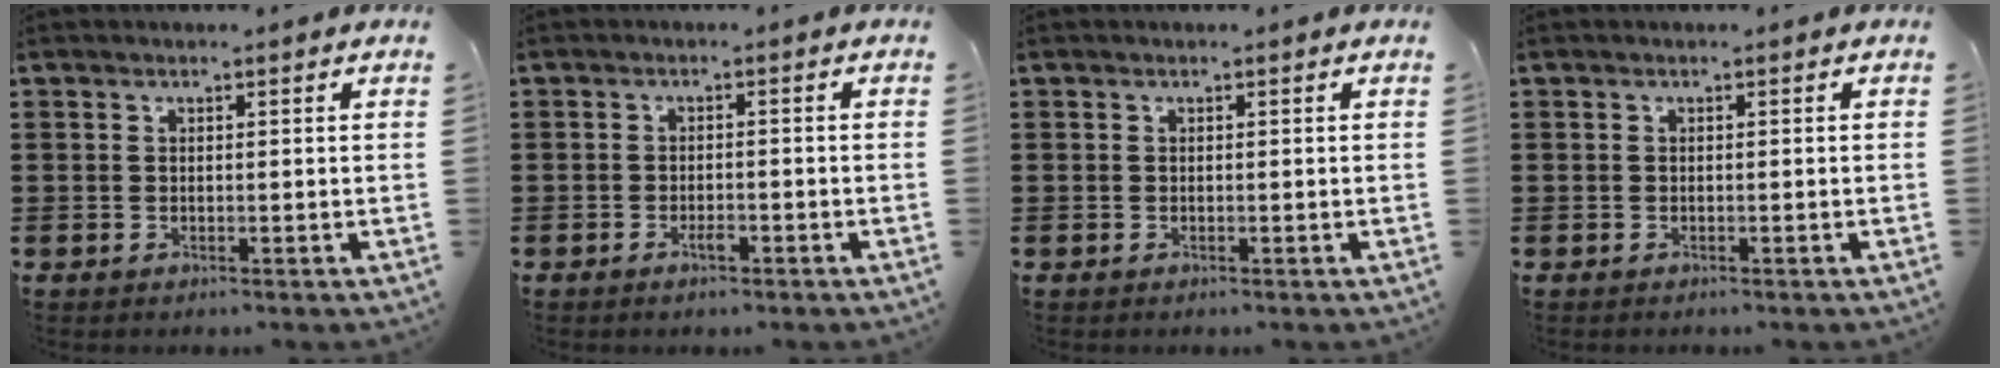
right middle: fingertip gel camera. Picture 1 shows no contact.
{"total": 1.8, "force": [-1.1, 0.5, 1.3], "torque": [-0.028, -0.003, -0.020]}
{"total": 0.0}
{"total": 0.0}